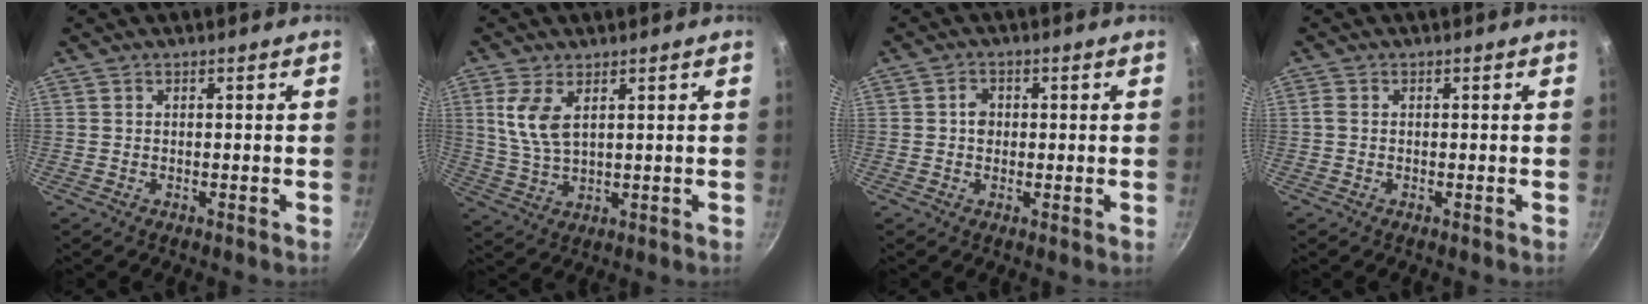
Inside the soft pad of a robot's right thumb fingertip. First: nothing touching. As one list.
[{"total": 7.1, "force": [2.6, 3.4, 5.6], "torque": [-0.111, -0.018, 0.057]}, {"total": 2.6, "force": [0.2, 2.2, 1.5], "torque": [-0.011, 0.006, -0.001]}, {"total": 0.9, "force": [-0.1, 0.6, 0.7], "torque": [-0.015, 0.002, -0.005]}]